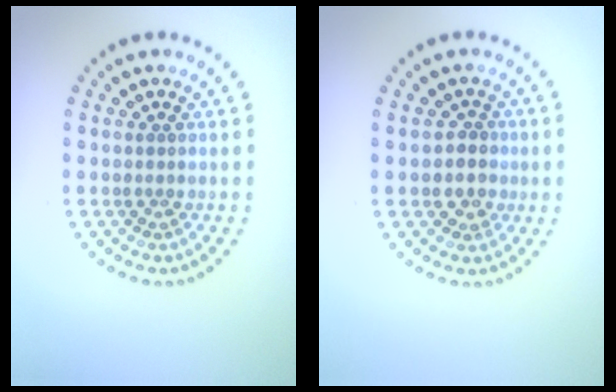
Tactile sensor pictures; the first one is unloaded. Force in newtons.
{"total": 2.1, "press": 2.0, "slide": 0.8}